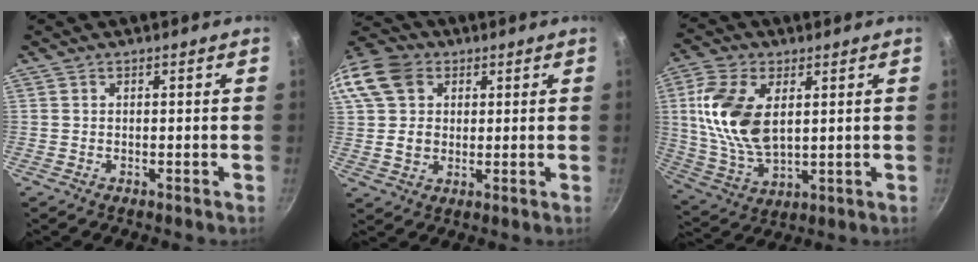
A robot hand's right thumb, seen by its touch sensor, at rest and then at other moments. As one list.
[{"total": 16.1, "force": [5.1, 12.8, 8.3], "torque": [-0.172, 0.018, 0.084]}, {"total": 15.2, "force": [3.3, 8.6, 12.1], "torque": [-0.229, -0.012, 0.071]}]